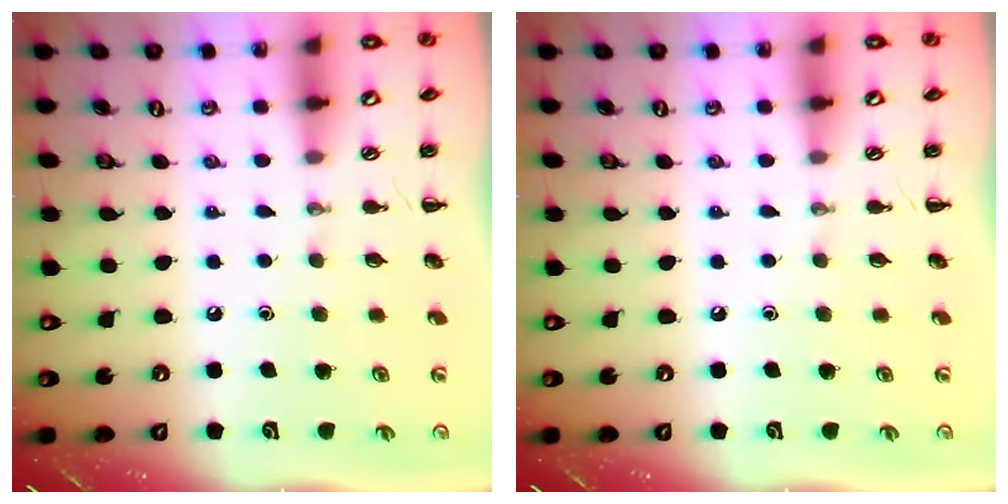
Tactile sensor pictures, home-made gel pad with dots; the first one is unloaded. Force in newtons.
{"total": 0.0}